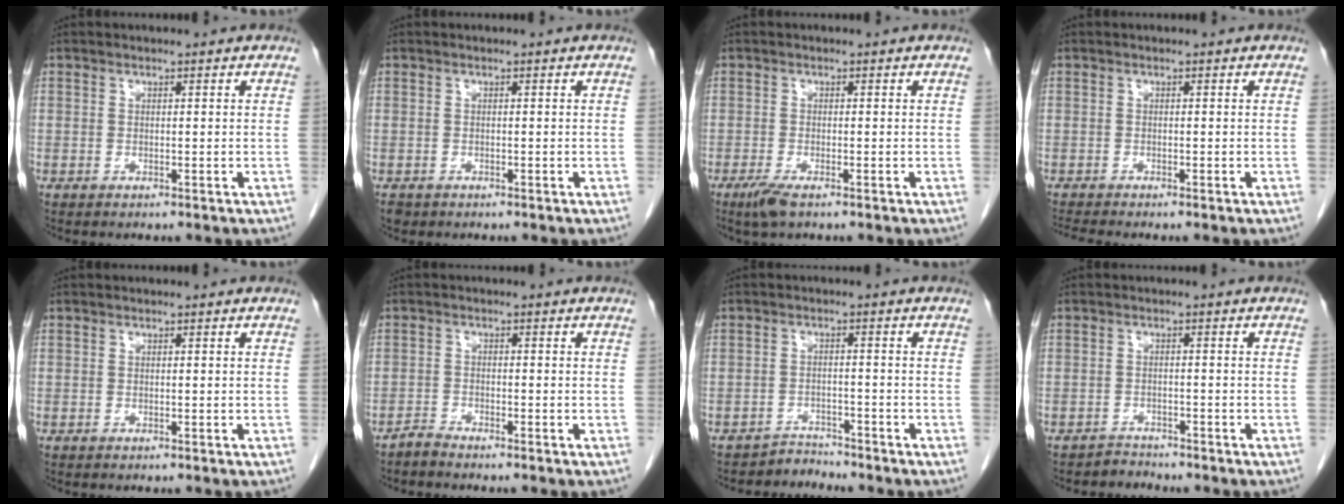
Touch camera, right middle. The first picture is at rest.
{"total": 1.3, "force": [-0.9, 0.8, 0.3], "torque": [-0.012, -0.001, -0.012]}
{"total": 2.8, "force": [-1.8, 0.5, 2.0], "torque": [-0.047, -0.007, -0.036]}
{"total": 1.7, "force": [-1.5, -0.6, 0.4], "torque": [-0.017, -0.008, -0.031]}
{"total": 0.0}
{"total": 1.6, "force": [-1.6, -0.1, 0.1], "torque": [-0.002, -0.003, -0.032]}
{"total": 2.7, "force": [-2.4, 0.2, -1.2], "torque": [0.028, -0.003, -0.039]}
{"total": 2.0, "force": [-1.7, 0.4, -0.9], "torque": [0.019, -0.004, -0.030]}